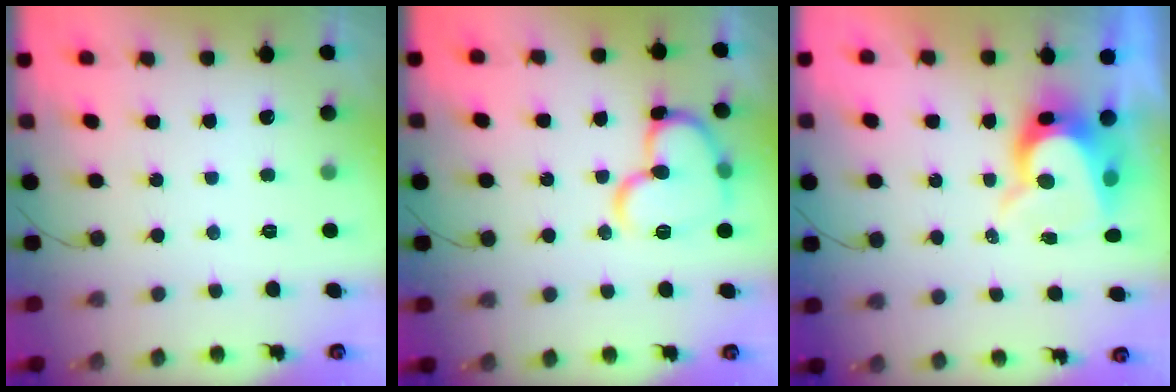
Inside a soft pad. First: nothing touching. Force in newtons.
{"total": 15.7, "press": 15.6, "slide": 1.9}
{"total": 9.5, "press": 9.5, "slide": 0.7}